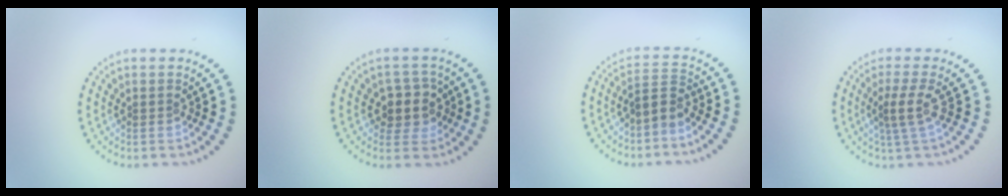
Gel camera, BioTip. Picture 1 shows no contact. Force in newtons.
{"total": 3.2, "press": 2.9, "slide": 1.4}
{"total": 2.3, "press": 1.5, "slide": 1.7}
{"total": 2.4, "press": 1.7, "slide": 1.7}